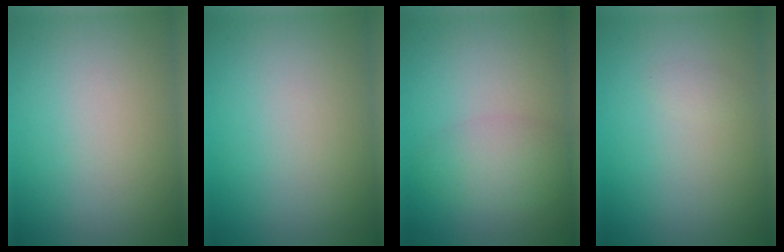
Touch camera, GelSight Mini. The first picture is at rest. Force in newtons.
{"total": 0.0}
{"total": 3.2, "press": 3.2, "slide": 0.1}
{"total": 0.6, "press": 0.6, "slide": 0.0}